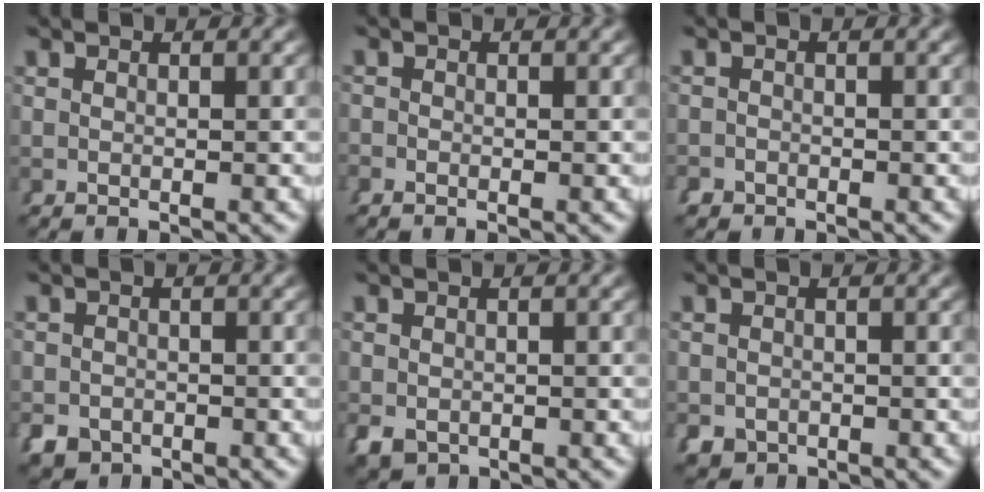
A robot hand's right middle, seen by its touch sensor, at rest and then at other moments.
{"total": 0.7, "force": [-0.7, 0.1, -0.2], "torque": [0.008, -0.006, -0.013]}
{"total": 1.5, "force": [-1.3, 0.5, -0.4], "torque": [0.014, -0.014, -0.018]}
{"total": 3.5, "force": [-2.6, 2.2, 0.6], "torque": [-0.002, -0.026, -0.035]}
{"total": 3.1, "force": [-1.7, 2.3, 1.2], "torque": [-0.029, -0.033, -0.011]}
{"total": 3.5, "force": [-2.1, 2.6, 0.8], "torque": [-0.016, -0.032, -0.020]}